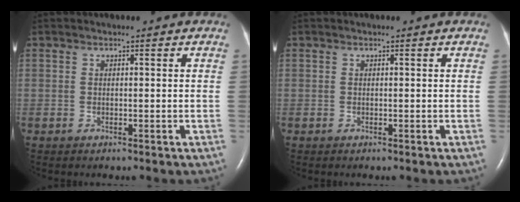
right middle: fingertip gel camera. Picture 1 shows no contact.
{"total": 0.0}